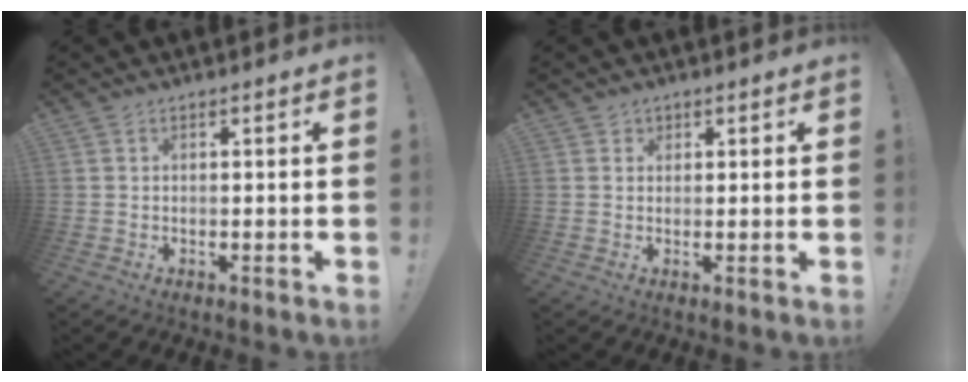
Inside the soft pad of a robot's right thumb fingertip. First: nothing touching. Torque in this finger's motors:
{"motor_torque": [-0.05, 0.21, 0.12, 0.30, -0.04]}